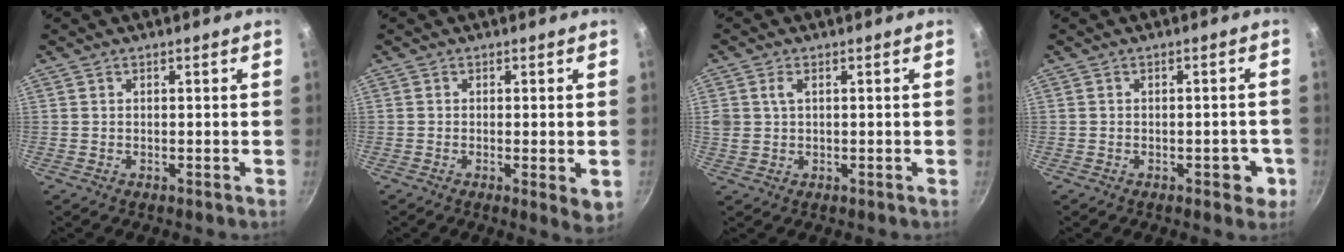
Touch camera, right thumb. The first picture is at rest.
{"total": 4.2, "force": [-0.8, 1.0, 4.0], "torque": [-0.060, -0.015, -0.011]}
{"total": 2.8, "force": [0.9, 1.8, 2.0], "torque": [-0.034, 0.001, 0.018]}
{"total": 4.1, "force": [-1.5, 2.3, 3.0], "torque": [-0.011, 0.017, -0.017]}